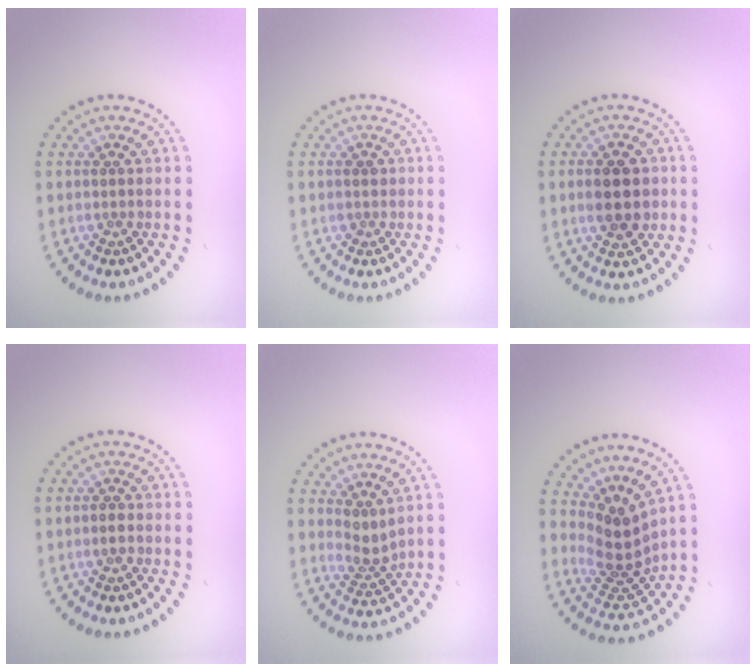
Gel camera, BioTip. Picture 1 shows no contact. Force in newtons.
{"total": 0.8, "press": 0.7, "slide": 0.3}
{"total": 4.4, "press": 4.4, "slide": 0.2}
{"total": 0.9, "press": 0.9, "slide": 0.1}
{"total": 2.3, "press": 1.6, "slide": 1.6}
{"total": 4.1, "press": 2.9, "slide": 2.8}